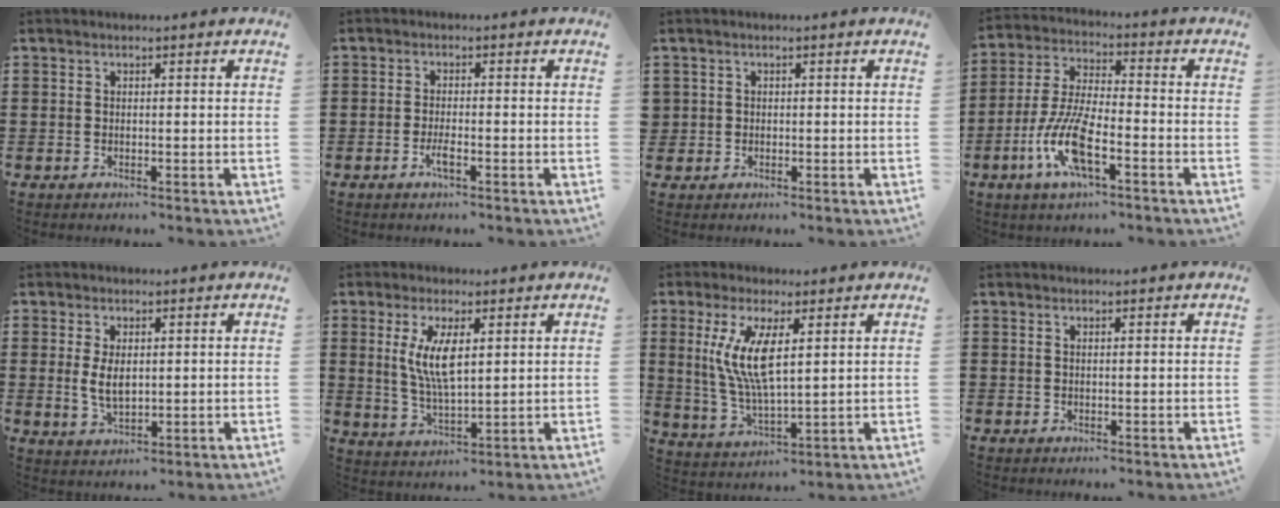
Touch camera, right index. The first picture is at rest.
{"total": 2.3, "force": [-1.1, 0.3, 2.1], "torque": [-0.043, -0.004, -0.021]}
{"total": 1.0, "force": [0.0, 1.0, 0.0], "torque": [-0.003, 0.005, -0.002]}
{"total": 10.0, "force": [-4.3, 2.9, 8.6], "torque": [-0.199, -0.009, -0.083]}
{"total": 4.0, "force": [0.4, 2.0, 3.5], "torque": [-0.061, 0.003, 0.006]}
{"total": 7.0, "force": [1.8, 2.4, 6.3], "torque": [-0.135, 0.003, 0.028]}
{"total": 9.0, "force": [2.4, 2.7, 8.2], "torque": [-0.184, -0.005, 0.036]}
{"total": 0.0}